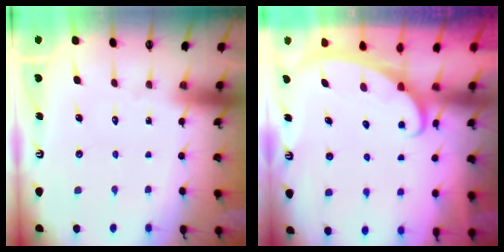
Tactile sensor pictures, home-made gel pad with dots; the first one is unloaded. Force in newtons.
{"total": 2.5, "press": 2.5, "slide": 0.4}